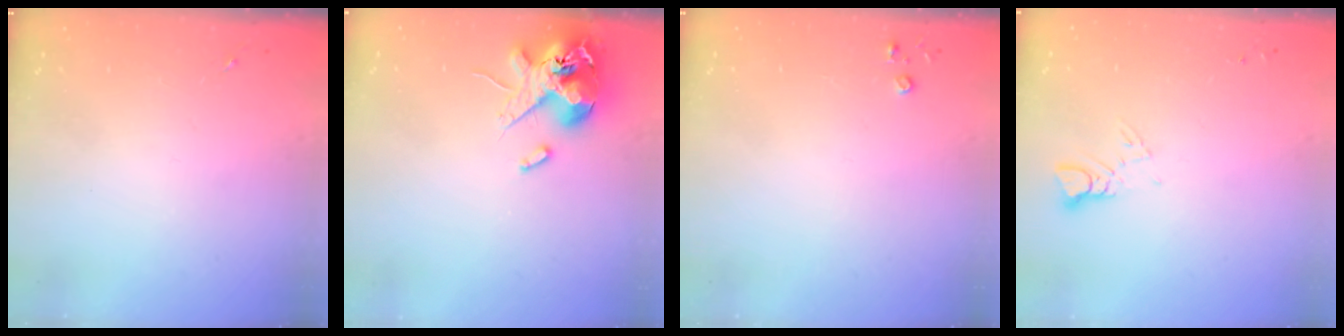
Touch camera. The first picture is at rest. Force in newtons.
{"total": 13.4, "press": 13.2, "slide": 2.3}
{"total": 2.8, "press": 2.8, "slide": 0.3}
{"total": 2.9, "press": 2.9, "slide": 0.2}